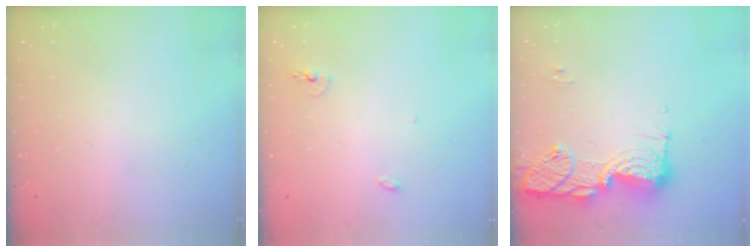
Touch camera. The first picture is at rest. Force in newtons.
{"total": 4.3, "press": 4.2, "slide": 0.9}
{"total": 14.7, "press": 14.7, "slide": 1.4}